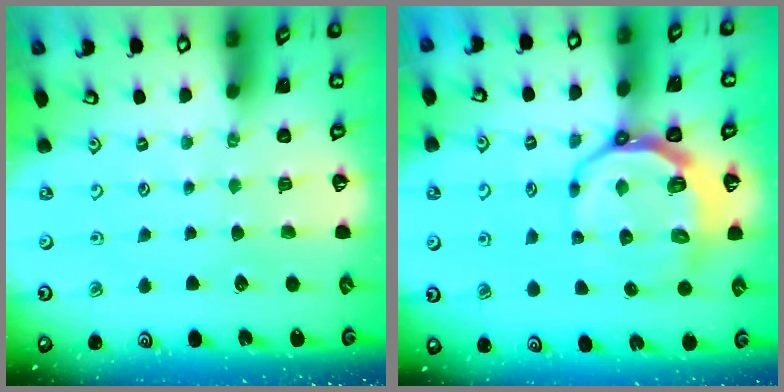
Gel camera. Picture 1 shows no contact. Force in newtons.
{"total": 9.7, "press": 9.0, "slide": 3.8}